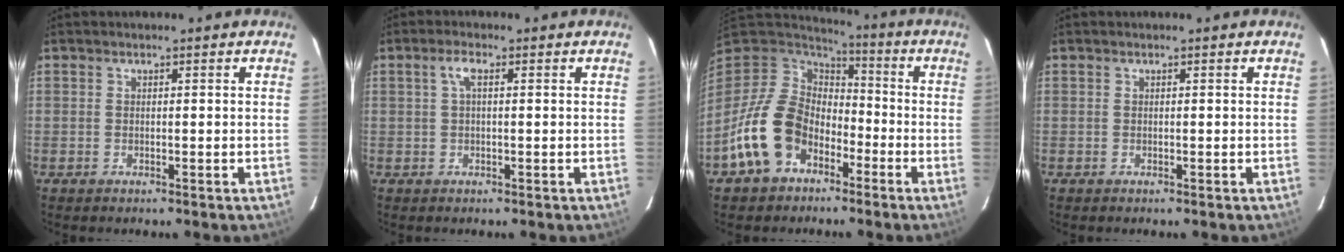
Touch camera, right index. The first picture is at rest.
{"total": 2.3, "force": [0.6, 0.6, 2.2], "torque": [-0.046, 0.008, 0.010]}
{"total": 15.5, "force": [-7.2, 11.5, 7.4], "torque": [-0.175, 0.014, -0.116]}
{"total": 0.0}